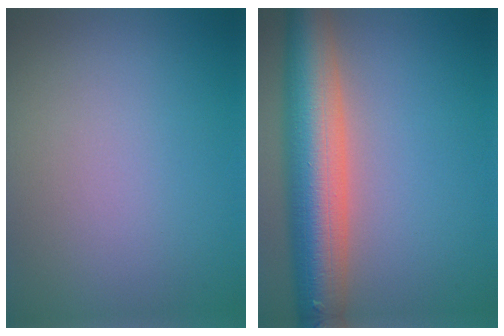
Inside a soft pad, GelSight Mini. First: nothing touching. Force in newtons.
{"total": 10.1, "press": 10.0, "slide": 0.7}